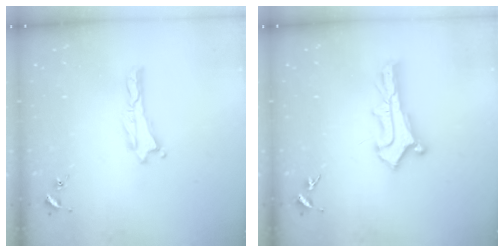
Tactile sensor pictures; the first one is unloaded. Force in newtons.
{"total": 2.9, "press": 2.9, "slide": 0.3}